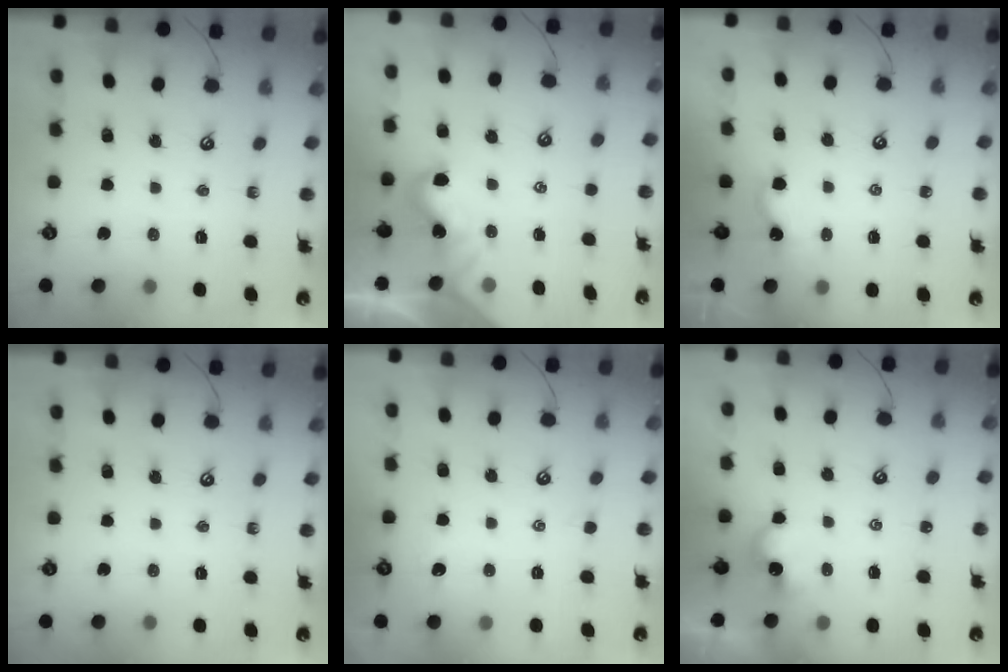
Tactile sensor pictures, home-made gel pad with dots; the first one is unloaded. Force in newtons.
{"total": 2.0, "press": 2.0, "slide": 0.4}
{"total": 2.6, "press": 2.5, "slide": 0.5}
{"total": 0.0}
{"total": 2.1, "press": 2.0, "slide": 0.4}
{"total": 2.5, "press": 2.5, "slide": 0.3}